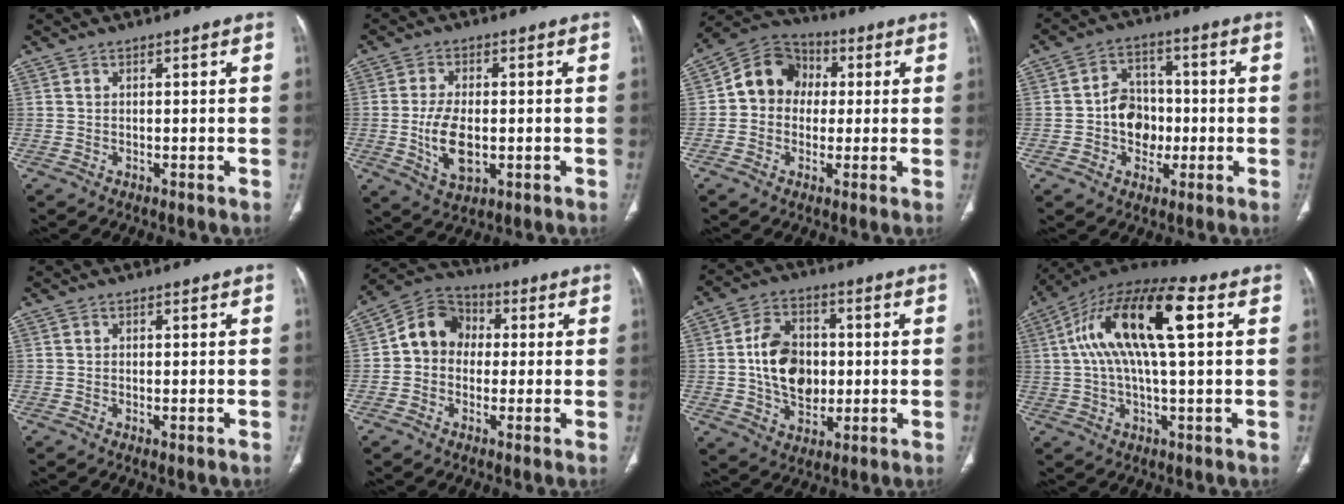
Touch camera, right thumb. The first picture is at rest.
{"total": 8.6, "force": [-1.2, 4.6, 7.1], "torque": [-0.131, -0.005, -0.013]}
{"total": 10.4, "force": [0.8, 9.2, 4.8], "torque": [-0.056, 0.026, -0.001]}
{"total": 8.8, "force": [-1.2, 7.3, 4.8], "torque": [-0.036, 0.024, -0.025]}
{"total": 0.9, "force": [-0.4, 0.3, 0.7], "torque": [-0.013, -0.004, -0.003]}
{"total": 9.2, "force": [0.2, 8.0, 4.6], "torque": [-0.056, 0.030, -0.012]}
{"total": 13.0, "force": [0.1, 9.4, 9.0], "torque": [-0.127, 0.011, 0.004]}
{"total": 18.8, "force": [4.5, 6.3, 17.1], "torque": [-0.323, 0.028, 0.068]}